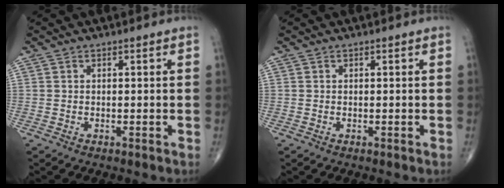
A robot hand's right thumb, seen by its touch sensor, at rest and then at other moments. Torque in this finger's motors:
{"motor_torque": [0.01, 0.31, -0.06, -0.05, 0.02]}